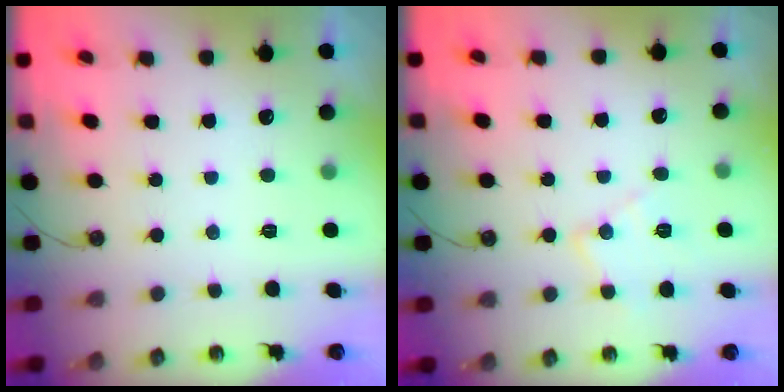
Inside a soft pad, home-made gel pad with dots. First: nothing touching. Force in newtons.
{"total": 9.6, "press": 9.5, "slide": 0.6}